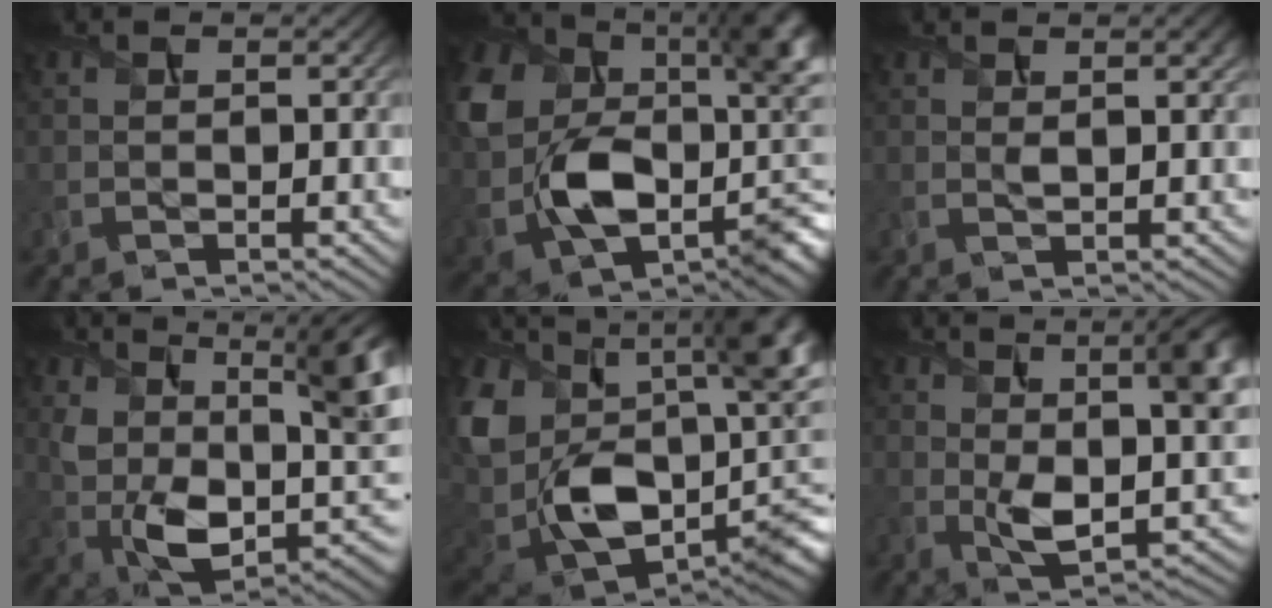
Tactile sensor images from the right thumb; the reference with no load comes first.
{"total": 16.7, "force": [-0.9, 10.8, 12.7], "torque": [-0.233, -0.024, -0.022]}
{"total": 2.2, "force": [1.1, 0.6, 1.7], "torque": [-0.029, -0.001, 0.022]}
{"total": 15.6, "force": [2.3, 9.1, 12.5], "torque": [-0.220, -0.027, 0.047]}
{"total": 18.8, "force": [1.4, 13.1, 13.4], "torque": [-0.287, -0.049, 0.062]}
{"total": 12.2, "force": [1.7, 5.8, 10.6], "torque": [-0.176, -0.008, 0.030]}